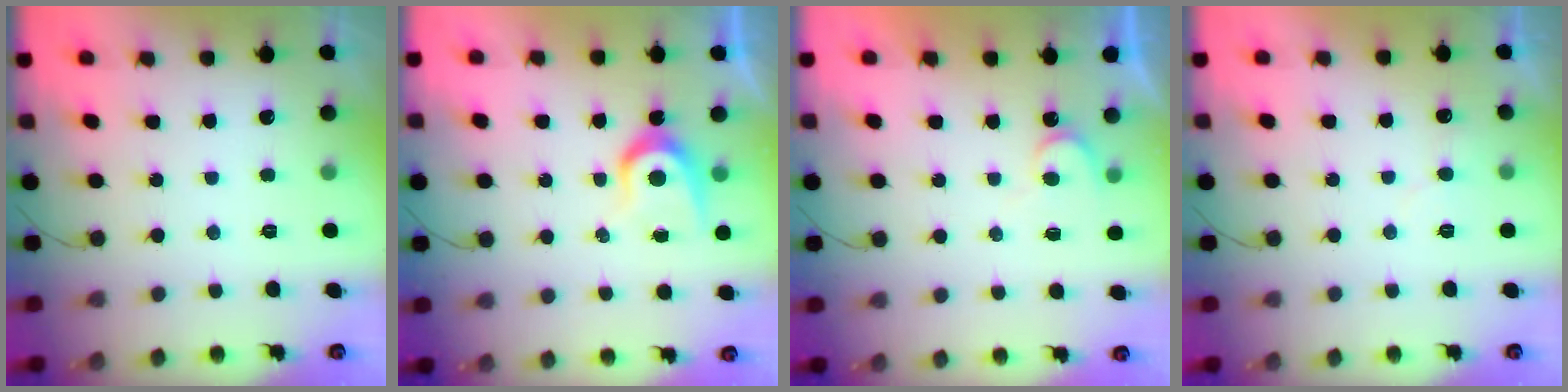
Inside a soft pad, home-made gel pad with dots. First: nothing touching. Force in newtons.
{"total": 6.8, "press": 6.8, "slide": 0.6}
{"total": 6.5, "press": 6.5, "slide": 0.5}
{"total": 5.3, "press": 5.3, "slide": 0.4}